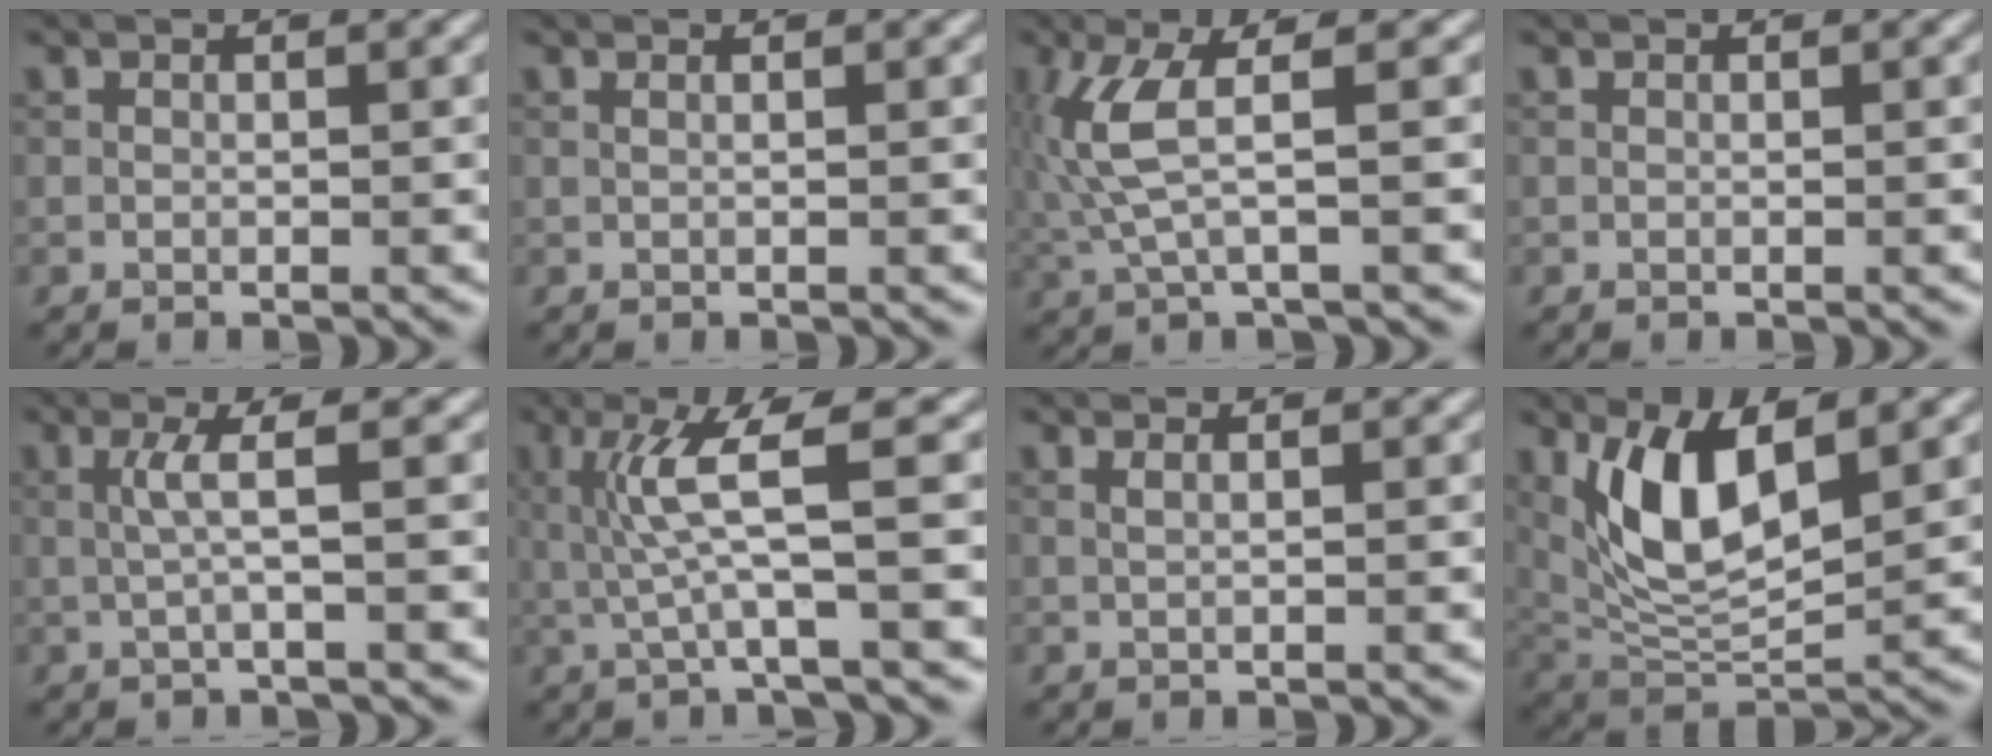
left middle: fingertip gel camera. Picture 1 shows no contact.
{"total": 1.1, "force": [0.6, 0.4, 0.8], "torque": [-0.009, -0.005, -0.004]}
{"total": 4.6, "force": [0.9, 0.8, 4.4], "torque": [-0.125, 0.003, 0.019]}
{"total": 0.0}
{"total": 2.4, "force": [0.3, 0.1, 2.4], "torque": [-0.054, 0.002, 0.005]}
{"total": 4.8, "force": [0.5, 0.2, 4.8], "torque": [-0.105, 0.005, 0.013]}
{"total": 1.6, "force": [0.8, 0.6, 1.2], "torque": [-0.015, -0.003, -0.005]}
{"total": 7.1, "force": [2.5, 2.8, 6.0], "torque": [-0.128, -0.009, 0.051]}